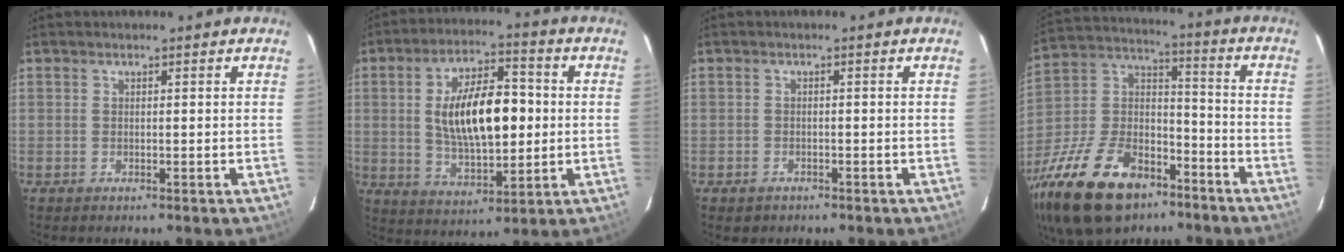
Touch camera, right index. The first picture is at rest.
{"total": 15.8, "force": [0.9, 7.2, 14.1], "torque": [-0.243, 0.014, 0.026]}
{"total": 2.0, "force": [-1.2, 1.5, 0.5], "torque": [-0.015, 0.000, -0.014]}
{"total": 28.3, "force": [-17.9, 14.9, 16.0], "torque": [-0.349, 0.002, -0.293]}